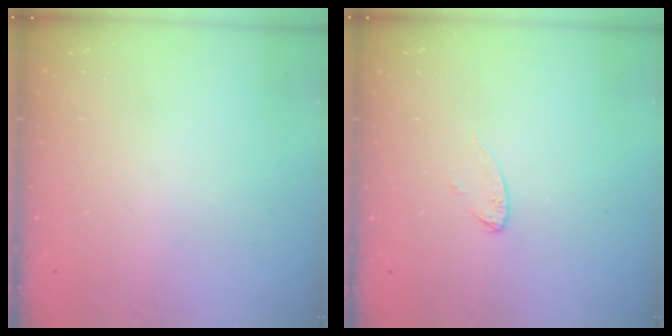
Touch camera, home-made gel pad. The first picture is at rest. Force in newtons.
{"total": 3.9, "press": 3.9, "slide": 0.3}